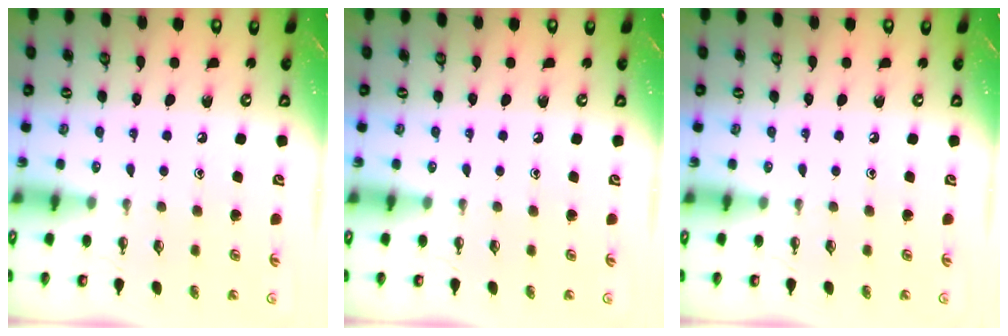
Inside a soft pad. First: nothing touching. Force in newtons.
{"total": 0.0}
{"total": 0.0}